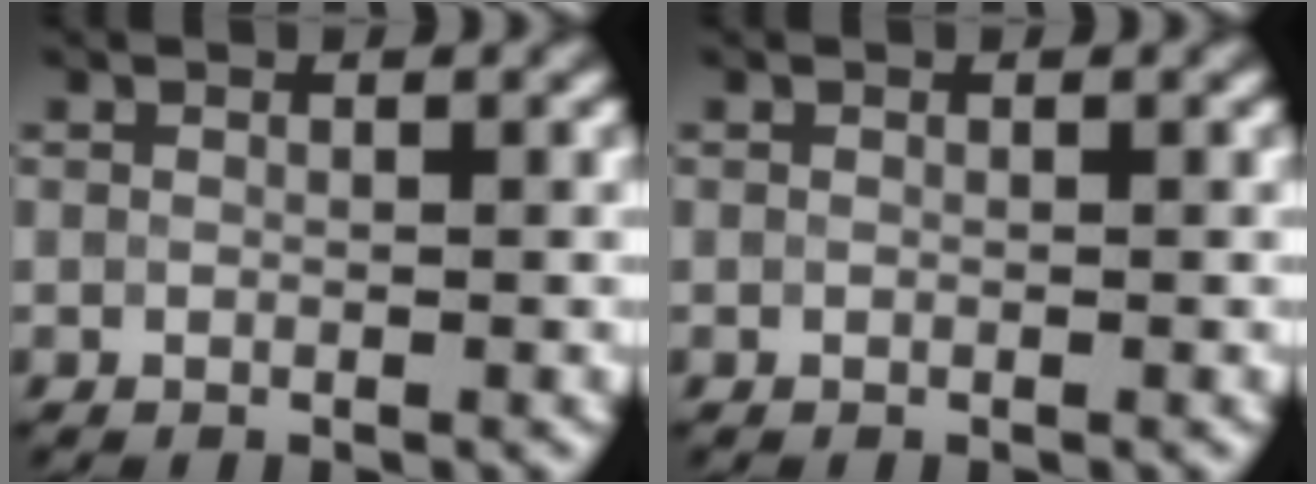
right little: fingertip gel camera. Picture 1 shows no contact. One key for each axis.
{"total": 0.0}